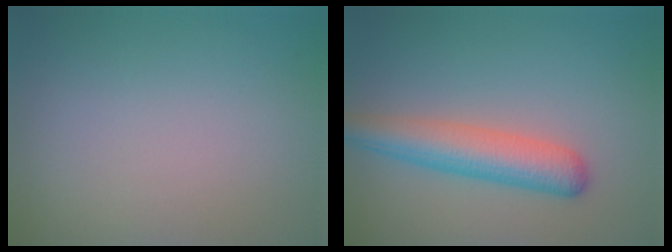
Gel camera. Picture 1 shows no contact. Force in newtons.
{"total": 4.7, "press": 4.7, "slide": 0.3}